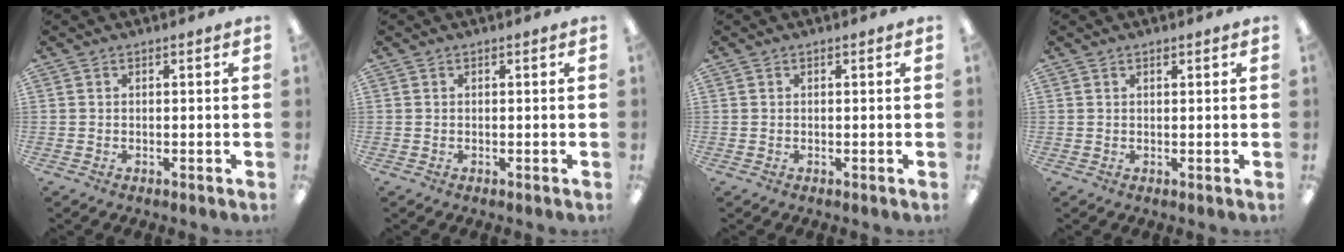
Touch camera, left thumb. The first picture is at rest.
{"total": 0.0}
{"total": 0.0}
{"total": 0.7, "force": [0.5, 0.3, 0.3], "torque": [-0.005, 0.001, 0.010]}